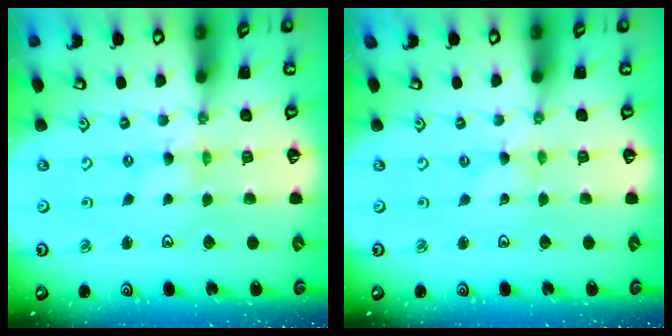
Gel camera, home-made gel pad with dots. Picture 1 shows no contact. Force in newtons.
{"total": 0.0}